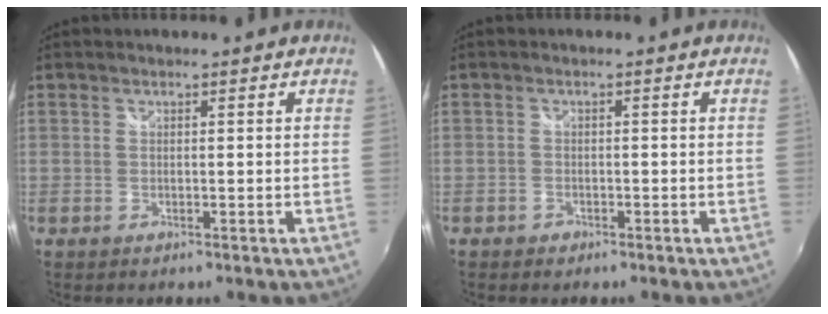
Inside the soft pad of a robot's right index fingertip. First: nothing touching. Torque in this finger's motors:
{"motor_torque": [0.13, -0.06, 0.06, 0.01]}